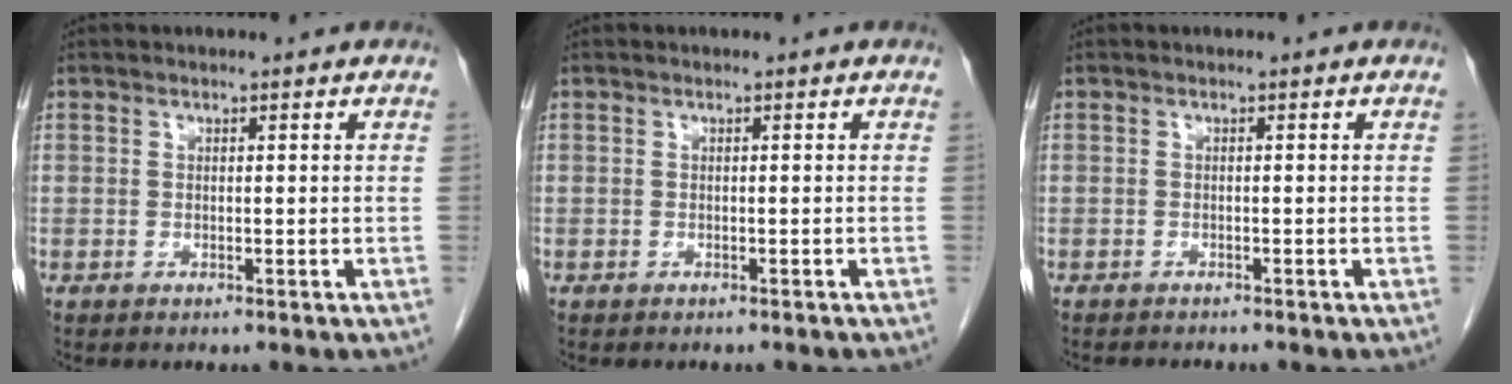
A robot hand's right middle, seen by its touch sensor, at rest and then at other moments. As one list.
[{"total": 1.9, "force": [-1.8, 0.5, 0.5], "torque": [-0.012, -0.002, -0.023]}, {"total": 2.2, "force": [-2.1, 0.4, 0.5], "torque": [-0.009, -0.005, -0.029]}]